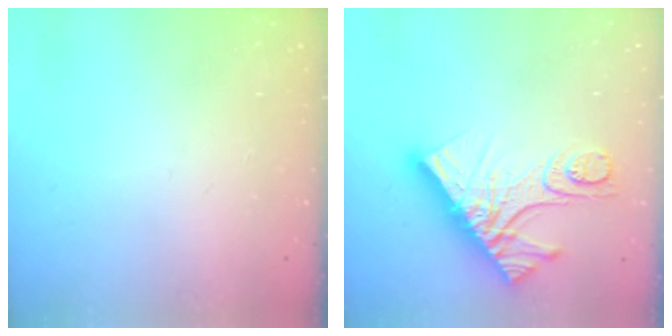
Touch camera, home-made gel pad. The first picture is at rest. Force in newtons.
{"total": 15.7, "press": 15.6, "slide": 1.6}